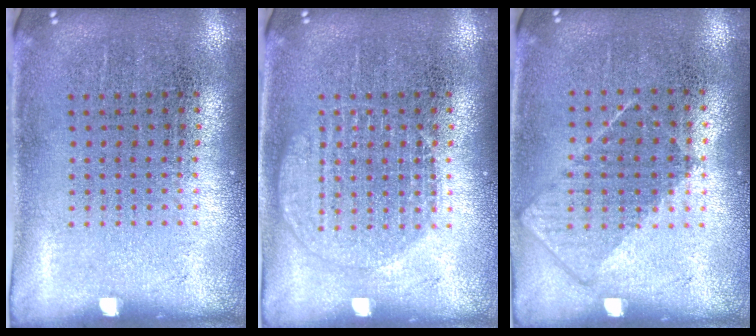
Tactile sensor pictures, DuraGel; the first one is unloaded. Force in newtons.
{"total": 1.9, "press": 1.9, "slide": 0.3}
{"total": 0.9, "press": 0.7, "slide": 0.5}